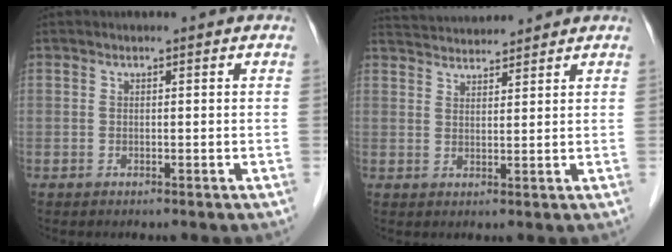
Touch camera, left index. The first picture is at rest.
{"total": 7.4, "force": [7.2, 0.4, 1.6], "torque": [-0.035, 0.029, 0.120]}